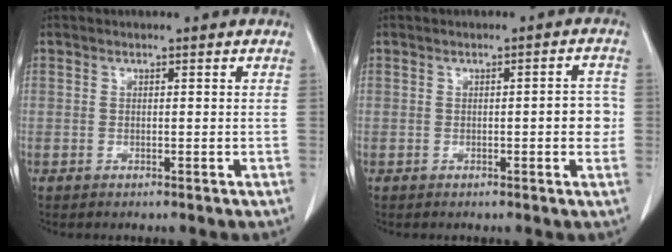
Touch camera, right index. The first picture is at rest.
{"total": 3.3, "force": [-0.4, 0.9, 3.2], "torque": [-0.033, 0.004, -0.008]}